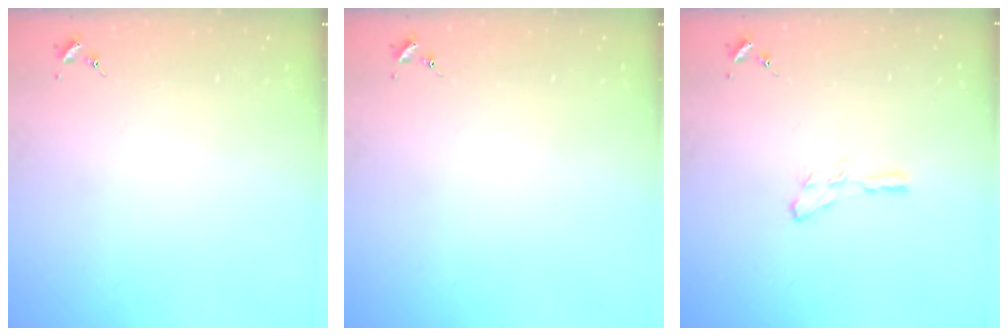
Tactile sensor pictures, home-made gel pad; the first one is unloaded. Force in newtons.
{"total": 0.0}
{"total": 4.3, "press": 4.3, "slide": 0.5}